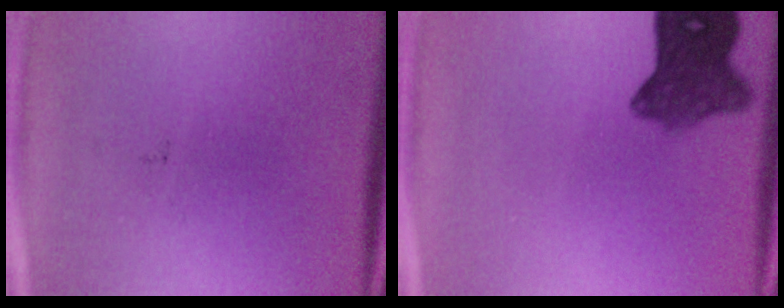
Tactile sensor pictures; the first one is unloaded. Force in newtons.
{"total": 7.6}